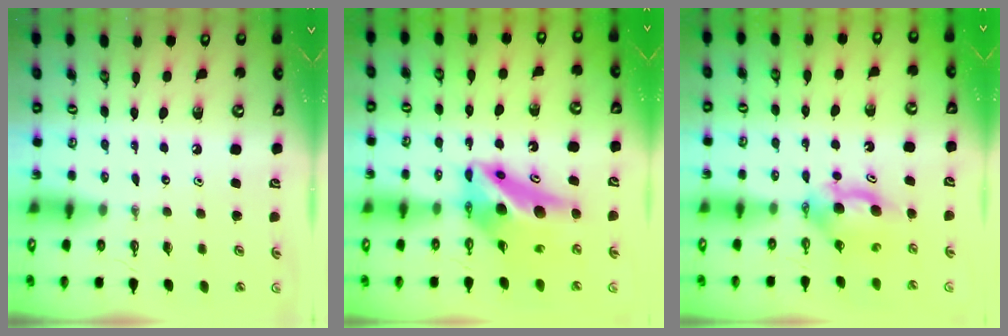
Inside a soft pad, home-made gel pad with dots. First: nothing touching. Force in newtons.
{"total": 13.2, "press": 13.1, "slide": 1.1}
{"total": 5.8, "press": 5.6, "slide": 1.2}